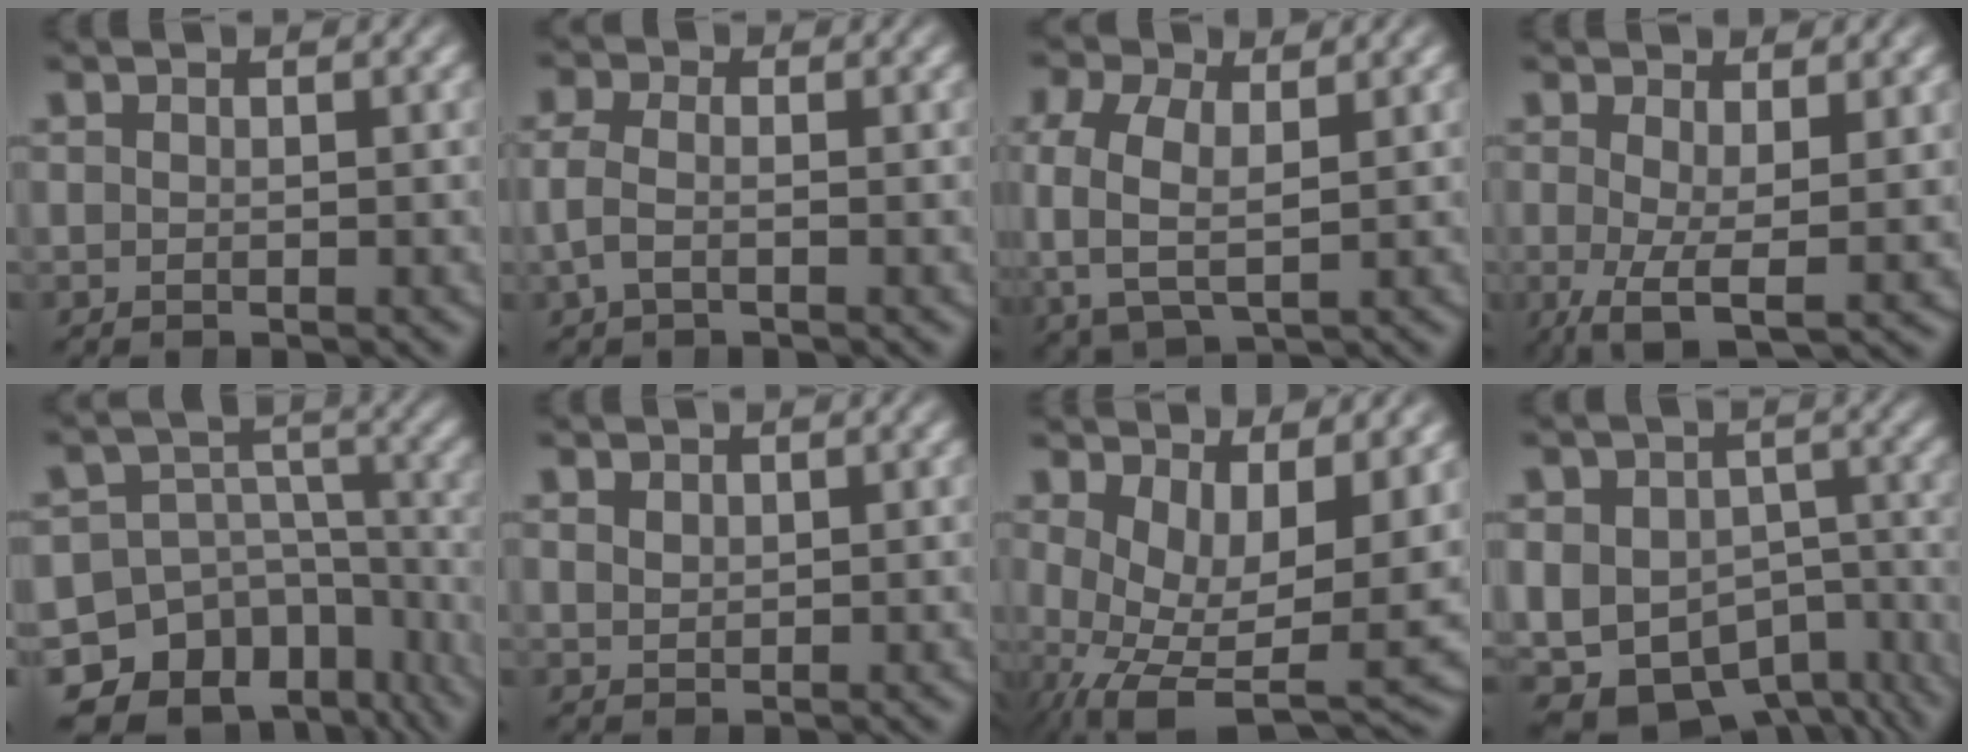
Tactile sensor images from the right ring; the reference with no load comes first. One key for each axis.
{"total": 2.3, "fx": -0.2, "fy": 1.6, "fz": 1.7, "tx": -0.042, "ty": -0.002, "tz": -0.003}
{"total": 6.1, "fx": 0.7, "fy": 4.6, "fz": 4.0, "tx": -0.100, "ty": -0.016, "tz": 0.020}
{"total": 5.0, "fx": -2.1, "fy": 1.9, "fz": 4.2, "tx": -0.083, "ty": -0.043, "tz": -0.012}
{"total": 16.8, "fx": -8.3, "fy": 12.8, "fz": 7.1, "tx": -0.135, "ty": -0.075, "tz": -0.114}
{"total": 0.8, "fx": 0.8, "fy": 0.0, "fz": 0.3, "tx": 0.006, "ty": -0.004, "tz": 0.024}
{"total": 8.9, "fx": -2.0, "fy": 4.8, "fz": 7.2, "tx": -0.140, "ty": -0.059, "tz": 0.000}
{"total": 16.4, "fx": -7.8, "fy": 12.8, "fz": 6.5, "tx": -0.134, "ty": -0.073, "tz": -0.113}